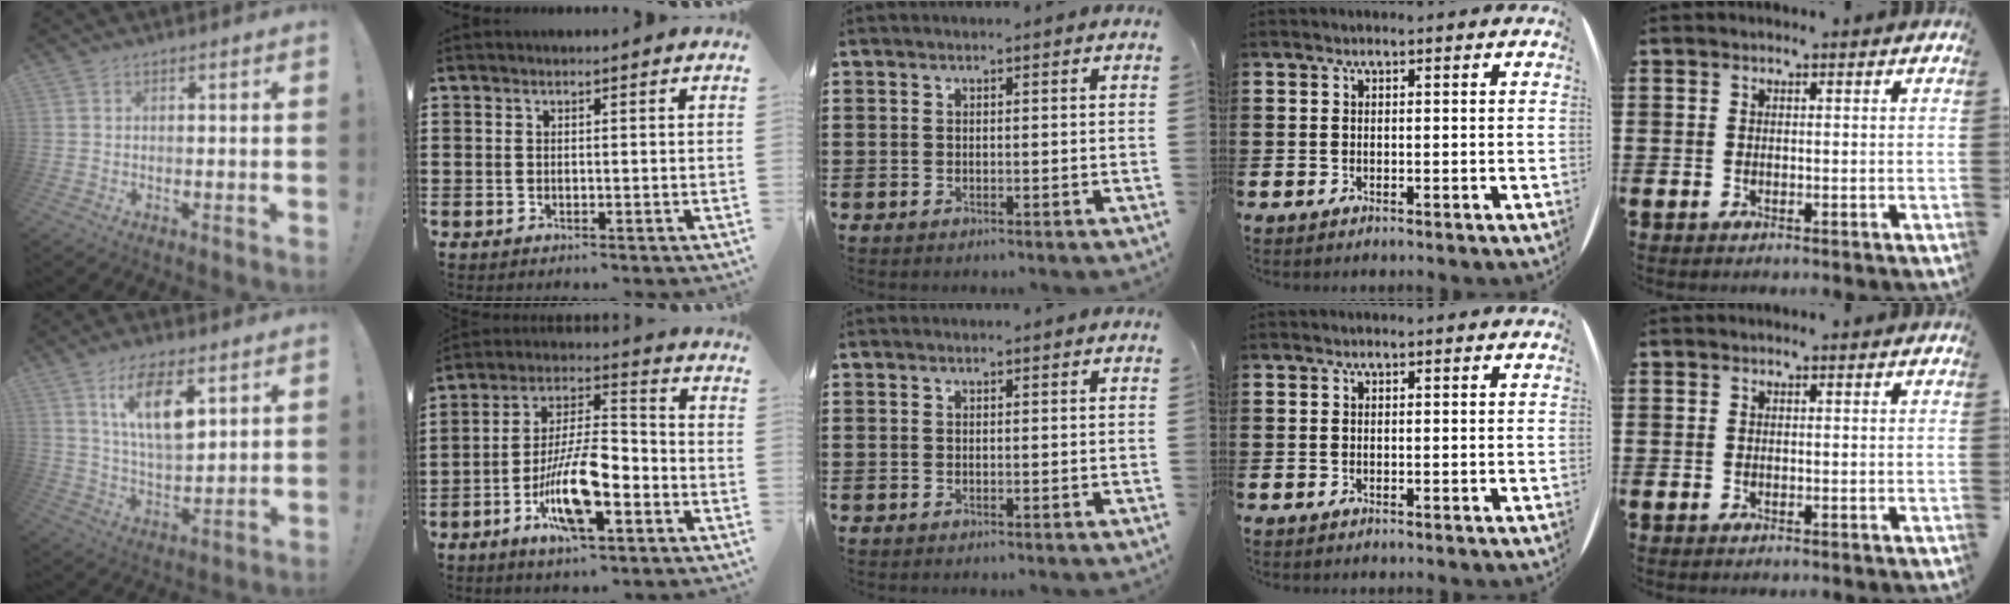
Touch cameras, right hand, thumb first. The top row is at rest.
{"thumb": {"total": 13.4, "force": [6.0, 5.5, 10.6], "torque": [-0.191, -0.015, 0.105]}, "index": {"total": 12.4, "force": [-5.4, 4.1, 10.4], "torque": [-0.210, 0.004, -0.097]}}